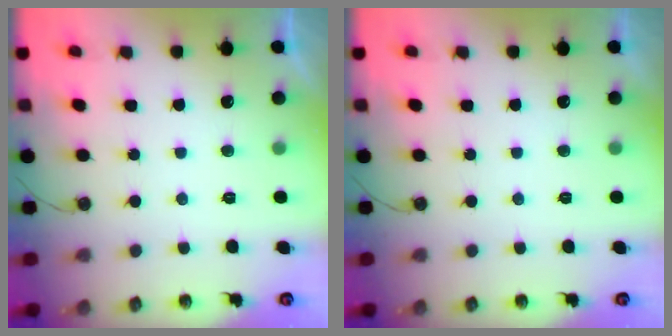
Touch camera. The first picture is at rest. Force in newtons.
{"total": 0.0}